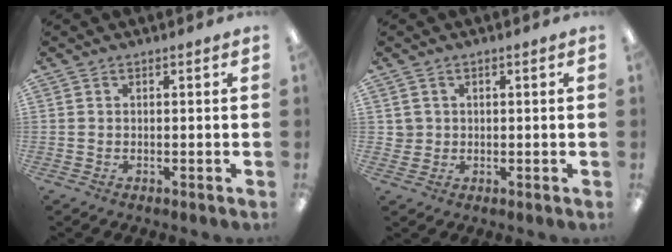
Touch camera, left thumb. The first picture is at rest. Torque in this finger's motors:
{"motor_torque": [-0.05, -0.01, 0.14, -0.15, 0.00]}